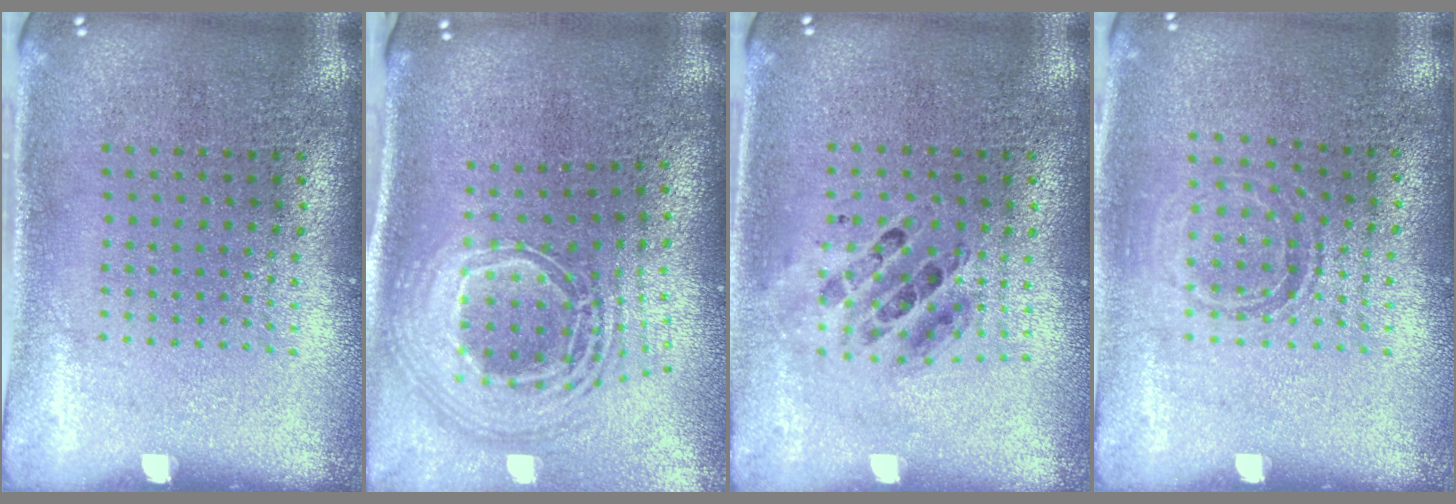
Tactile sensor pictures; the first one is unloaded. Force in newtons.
{"total": 2.7, "press": 1.8, "slide": 2.0}
{"total": 0.7, "press": 0.7, "slide": 0.1}
{"total": 1.0, "press": 0.9, "slide": 0.4}